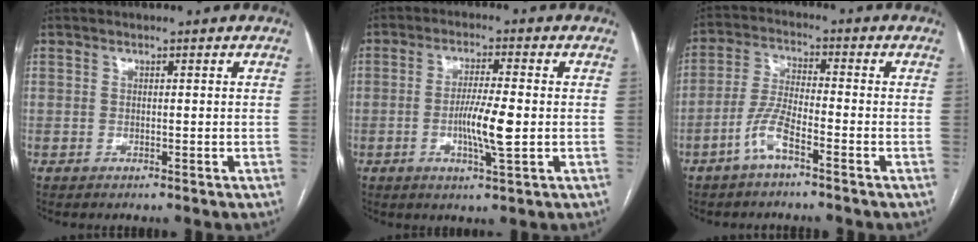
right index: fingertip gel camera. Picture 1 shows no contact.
{"total": 6.7, "force": [-1.2, 0.3, 6.6], "torque": [-0.124, -0.007, -0.022]}
{"total": 5.9, "force": [-3.5, 0.9, 4.6], "torque": [-0.104, 0.004, -0.073]}